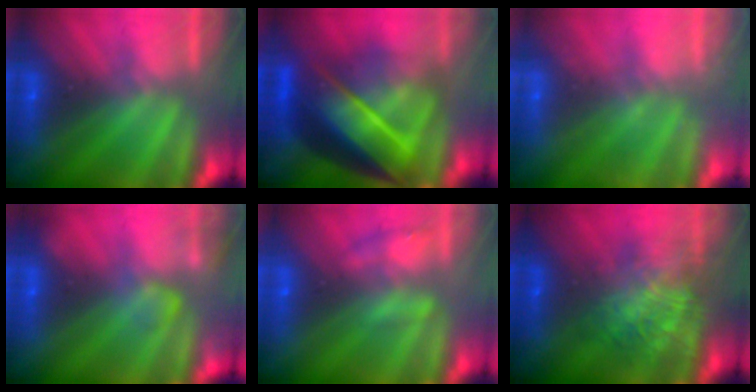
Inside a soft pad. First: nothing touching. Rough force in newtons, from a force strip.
{"total": 6.9}
{"total": 2.4}
{"total": 2.4}
{"total": 2.2}
{"total": 7.8}